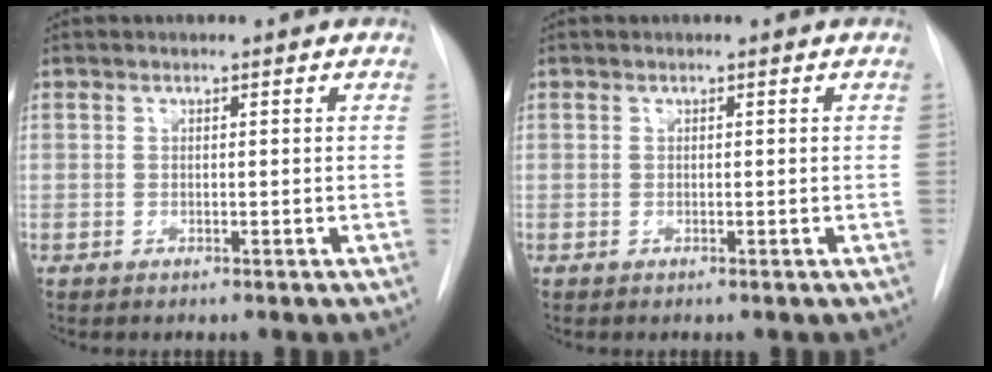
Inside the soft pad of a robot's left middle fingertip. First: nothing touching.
{"total": 0.0}